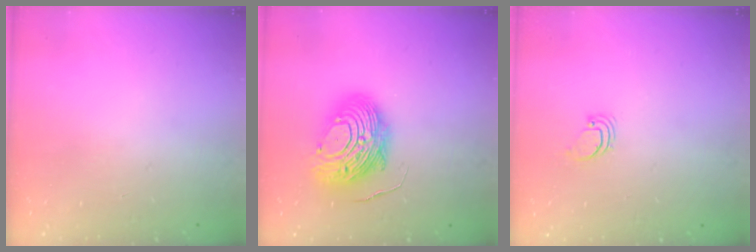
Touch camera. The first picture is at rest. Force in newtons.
{"total": 11.6, "press": 11.6, "slide": 0.9}
{"total": 0.9, "press": 0.9, "slide": 0.1}